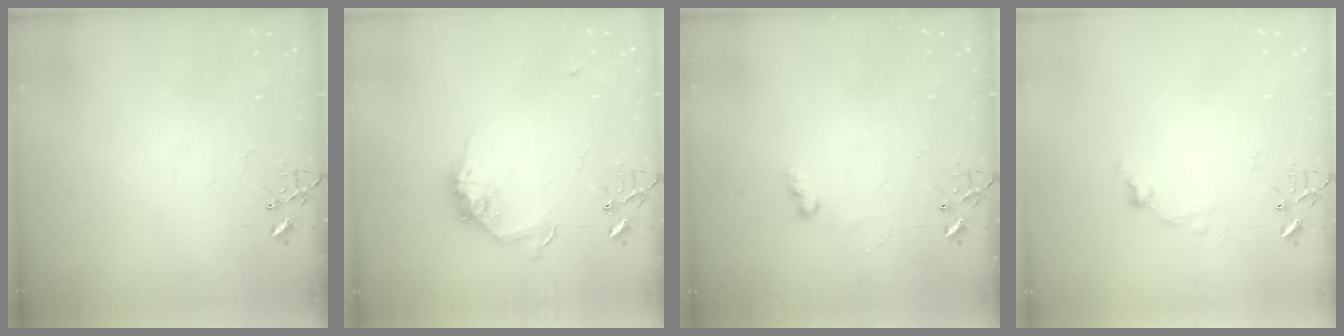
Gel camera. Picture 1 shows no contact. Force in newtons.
{"total": 10.9, "press": 10.9, "slide": 0.5}
{"total": 6.0, "press": 5.9, "slide": 0.7}
{"total": 6.8, "press": 6.8, "slide": 0.7}